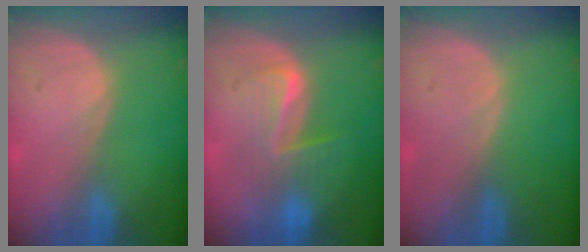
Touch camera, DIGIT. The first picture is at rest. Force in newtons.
{"total": 6.3, "press": 6.2, "slide": 1.3}
{"total": 0.0}